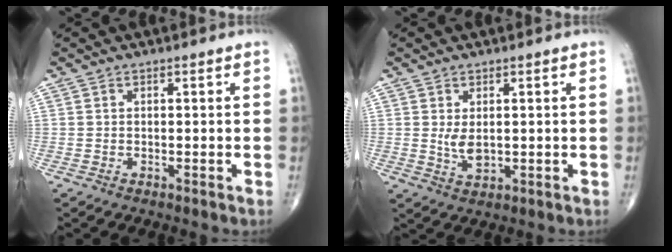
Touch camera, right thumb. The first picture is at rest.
{"total": 3.4, "force": [0.5, 1.7, 2.9], "torque": [-0.049, -0.011, 0.016]}